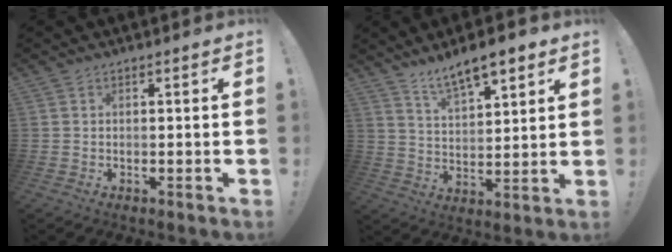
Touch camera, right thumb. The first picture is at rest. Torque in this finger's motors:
{"motor_torque": [0.21, 0.39, 0.22, 0.21, -0.02]}